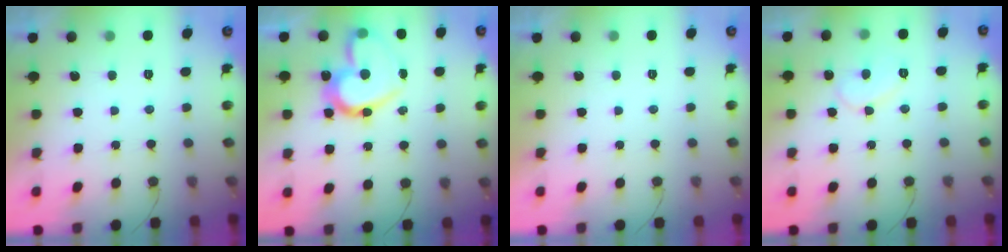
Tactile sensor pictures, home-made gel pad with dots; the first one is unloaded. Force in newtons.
{"total": 18.4, "press": 18.2, "slide": 2.0}
{"total": 1.7, "press": 1.7, "slide": 0.0}
{"total": 7.6, "press": 7.6, "slide": 0.4}